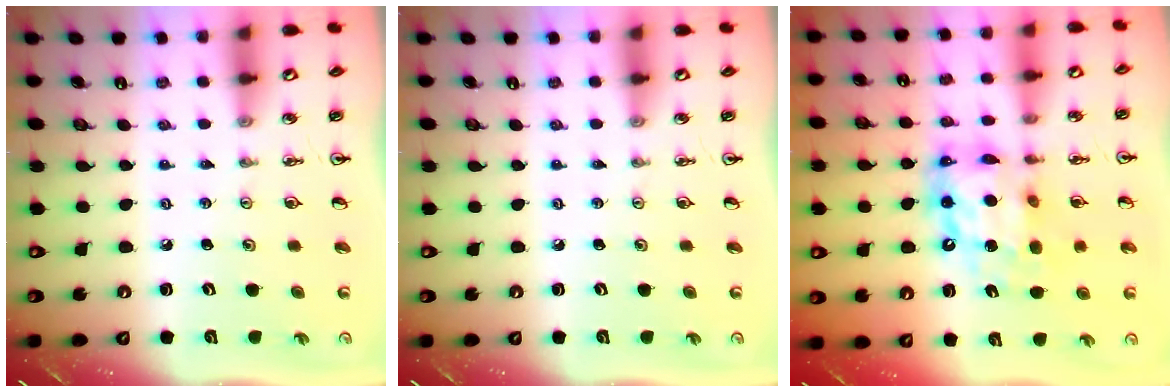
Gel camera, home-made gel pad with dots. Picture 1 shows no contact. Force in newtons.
{"total": 0.0}
{"total": 13.5, "press": 13.4, "slide": 1.5}